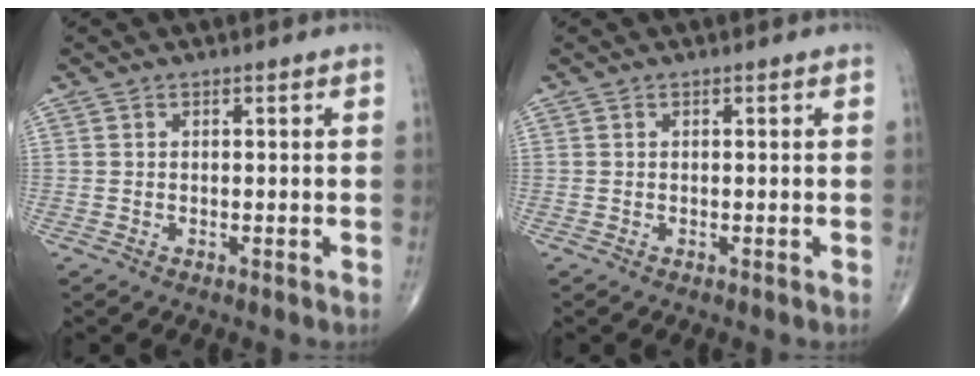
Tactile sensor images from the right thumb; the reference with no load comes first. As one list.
[{"total": 0.0}]